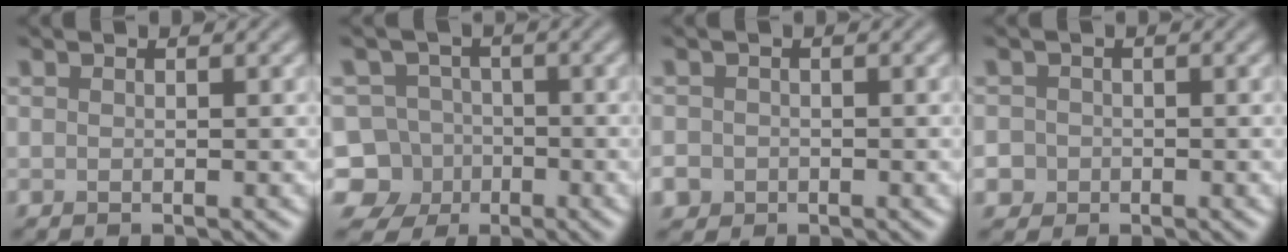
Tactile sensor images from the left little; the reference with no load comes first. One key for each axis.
{"total": 8.4, "fx": -3.9, "fy": 7.3, "fz": 1.4, "tx": -0.019, "ty": -0.007, "tz": -0.094}
{"total": 3.3, "fx": -1.7, "fy": 2.7, "fz": 0.8, "tx": -0.008, "ty": -0.012, "tz": -0.030}
{"total": 3.5, "fx": -1.4, "fy": 3.2, "fz": 0.7, "tx": 0.006, "ty": -0.001, "tz": -0.038}